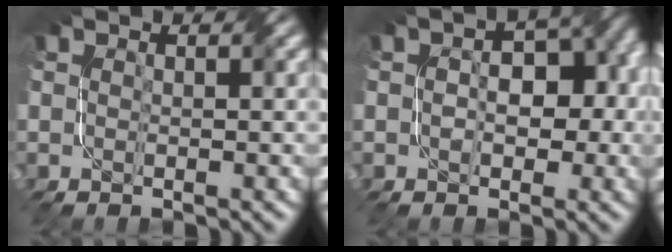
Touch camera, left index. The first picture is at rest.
{"total": 5.5, "force": [-0.8, 3.5, 4.2], "torque": [-0.039, 0.013, -0.010]}